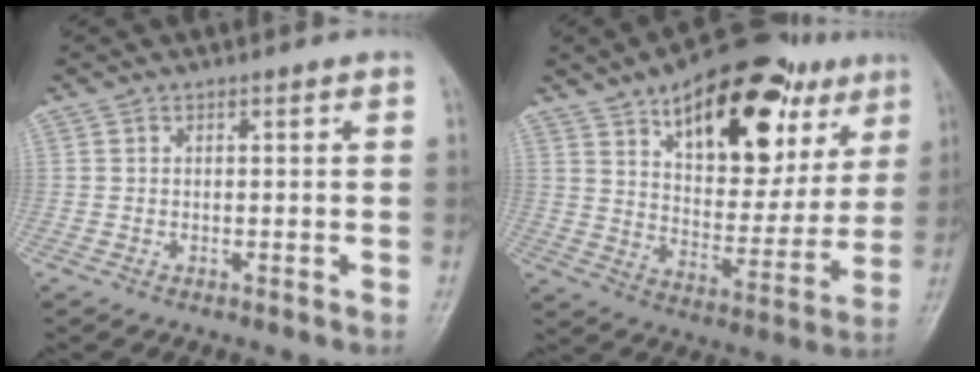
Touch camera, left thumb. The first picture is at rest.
{"total": 25.0, "force": [12.4, 12.6, 17.7], "torque": [-0.211, -0.026, 0.189]}